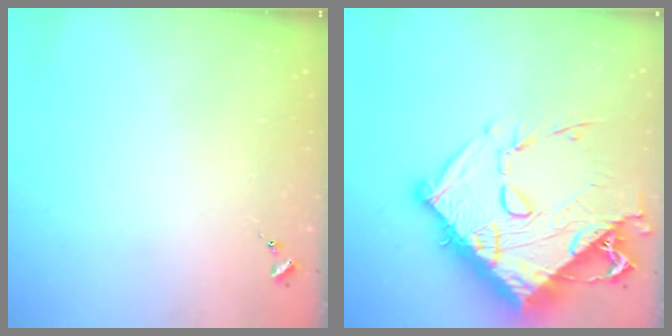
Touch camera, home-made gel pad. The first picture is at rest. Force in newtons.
{"total": 25.7, "press": 25.6, "slide": 2.6}